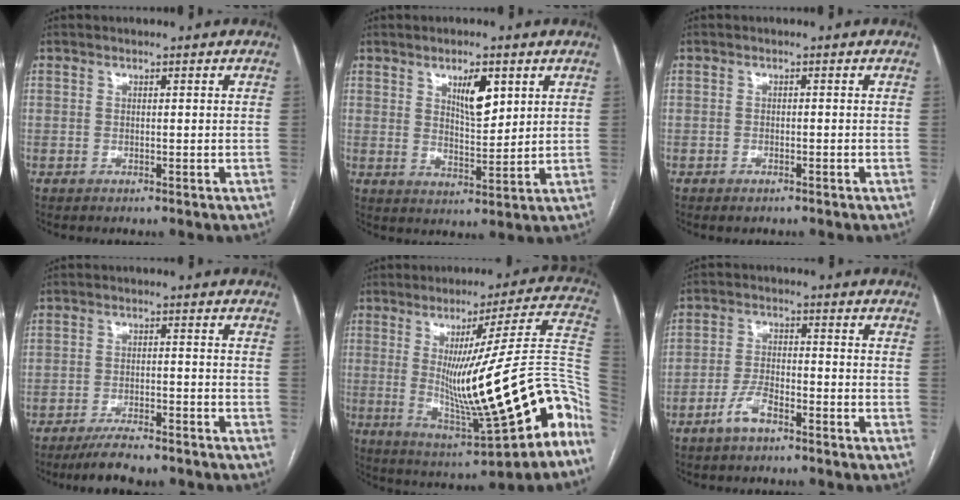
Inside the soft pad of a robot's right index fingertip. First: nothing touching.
{"total": 6.3, "force": [3.1, 2.1, 5.1], "torque": [-0.089, -0.004, 0.056]}
{"total": 0.6, "force": [-0.4, 0.3, 0.3], "torque": [-0.003, 0.000, -0.003]}
{"total": 6.9, "force": [-5.8, 1.1, 3.4], "torque": [-0.054, -0.012, -0.095]}
{"total": 22.1, "force": [-5.6, 1.9, 21.2], "torque": [-0.261, 0.003, -0.069]}
{"total": 4.4, "force": [-2.9, 1.4, 3.0], "torque": [-0.061, 0.003, -0.056]}